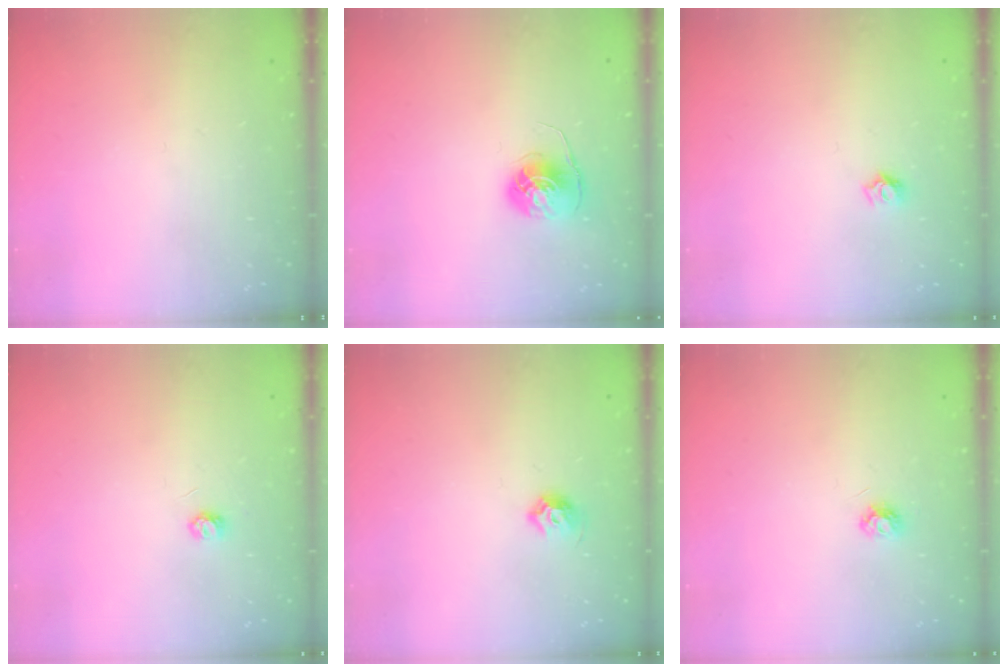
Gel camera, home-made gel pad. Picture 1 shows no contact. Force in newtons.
{"total": 6.1, "press": 6.1, "slide": 0.4}
{"total": 5.5, "press": 5.5, "slide": 0.5}
{"total": 3.3, "press": 3.3, "slide": 0.2}
{"total": 5.7, "press": 5.6, "slide": 1.0}
{"total": 3.8, "press": 3.8, "slide": 0.5}